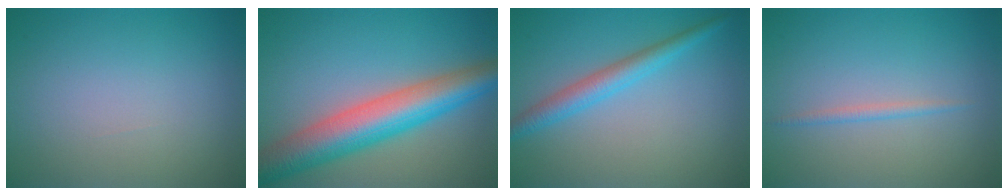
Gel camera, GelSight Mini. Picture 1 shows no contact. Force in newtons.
{"total": 8.4, "press": 8.4, "slide": 0.1}
{"total": 3.0, "press": 3.0, "slide": 0.2}
{"total": 0.9, "press": 0.9, "slide": 0.0}